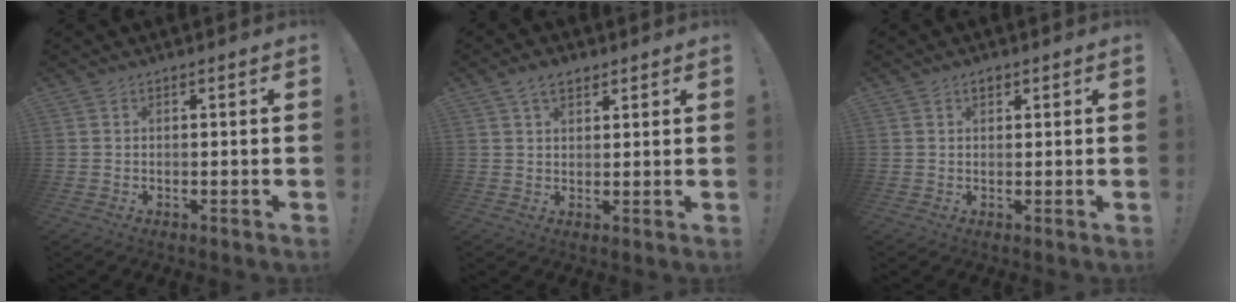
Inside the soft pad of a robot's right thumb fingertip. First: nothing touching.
{"total": 5.2, "force": [3.1, 3.0, 2.9], "torque": [-0.045, -0.009, 0.057]}
{"total": 1.5, "force": [1.1, 0.8, 0.7], "torque": [-0.001, -0.004, 0.018]}